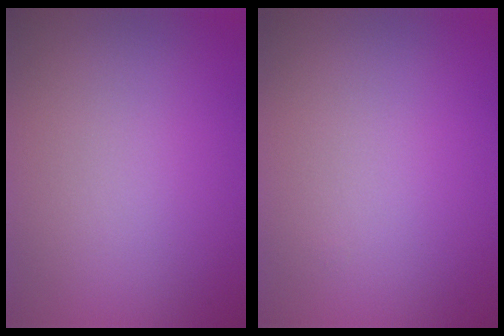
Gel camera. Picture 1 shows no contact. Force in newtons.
{"total": 0.0}